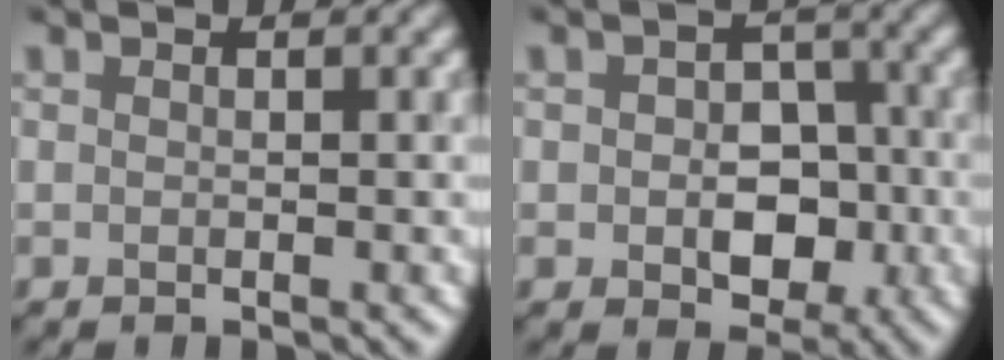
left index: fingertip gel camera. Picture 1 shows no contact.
{"total": 5.5, "force": [-0.7, 3.8, 3.8], "torque": [-0.049, -0.010, -0.010]}